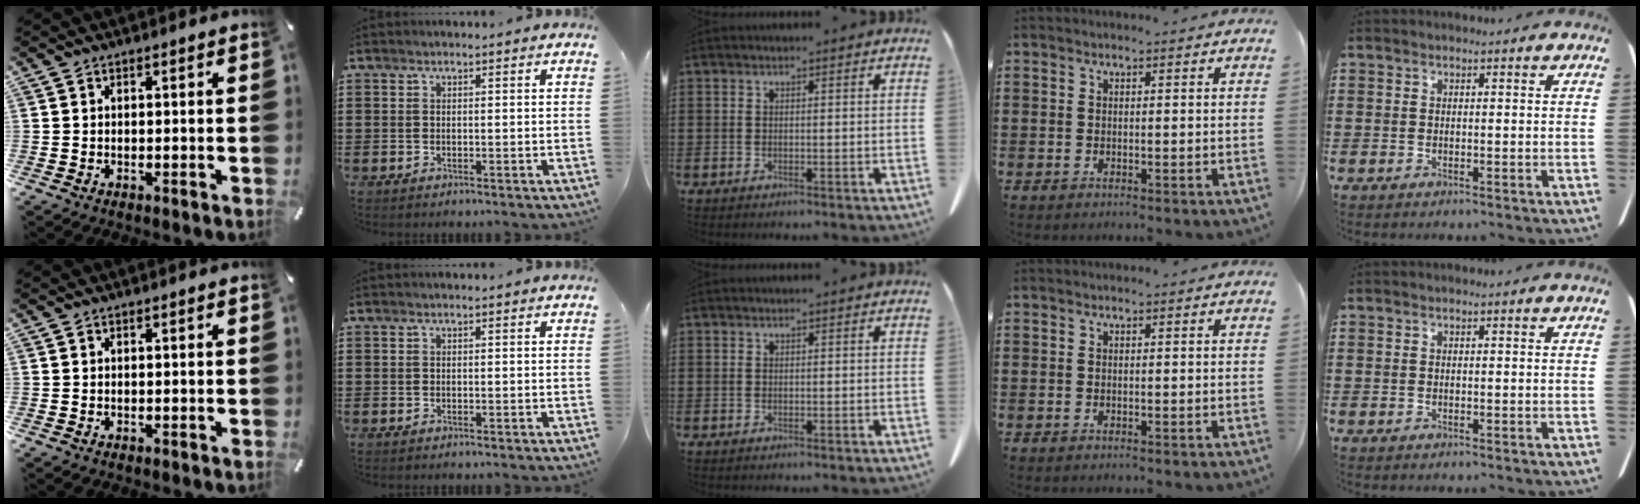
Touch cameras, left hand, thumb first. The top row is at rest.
{}